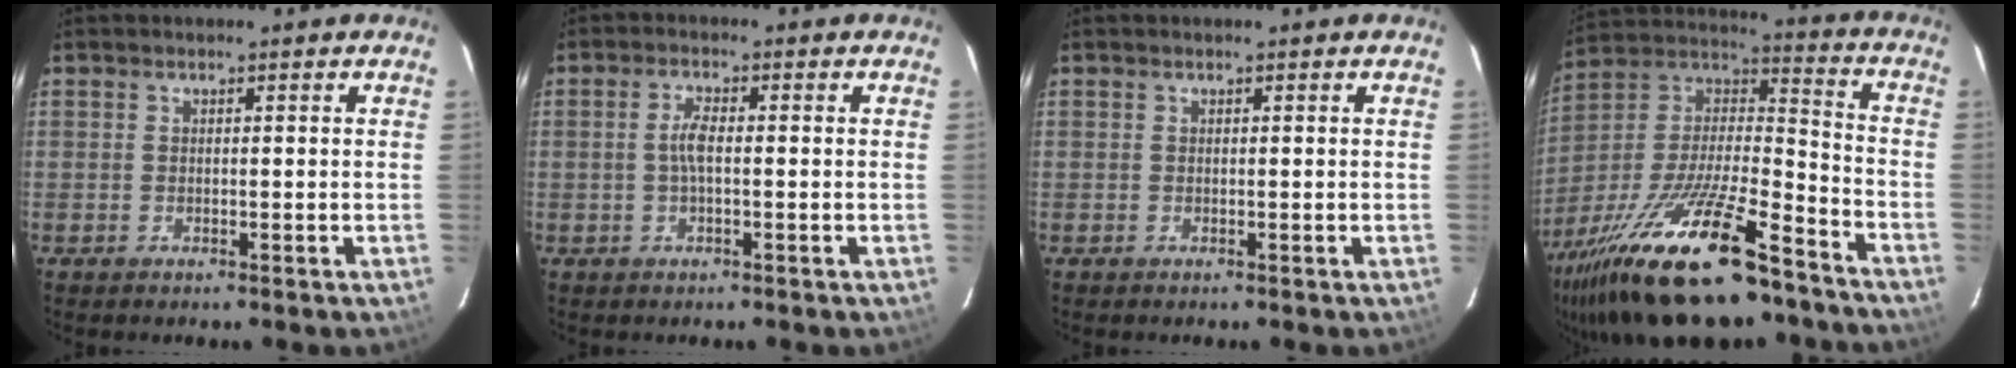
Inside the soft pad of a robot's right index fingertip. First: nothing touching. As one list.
[{"total": 3.0, "force": [-0.3, 0.8, 2.8], "torque": [-0.059, 0.005, -0.004]}, {"total": 0.0}, {"total": 27.6, "force": [-19.0, 7.7, 18.5], "torque": [-0.352, -0.030, -0.313]}]